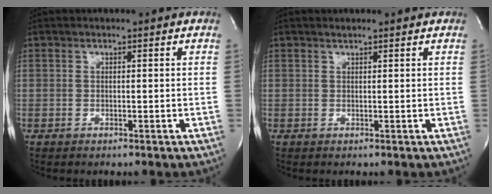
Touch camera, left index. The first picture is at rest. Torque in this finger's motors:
{"motor_torque": [-0.01, -0.05, -0.02, 0.02]}